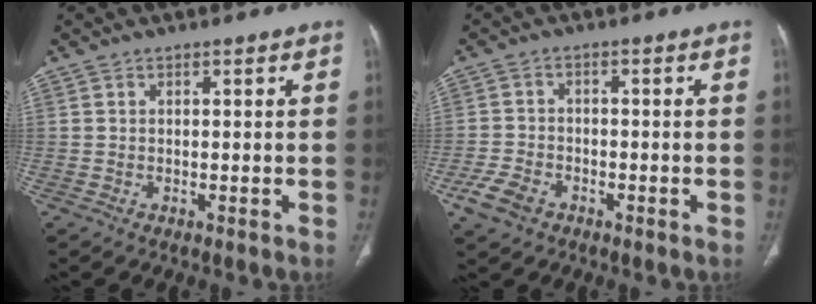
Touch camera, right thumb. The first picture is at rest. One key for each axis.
{"total": 5.6, "fx": -3.0, "fy": 3.7, "fz": 2.9, "tx": -0.061, "ty": 0.012, "tz": -0.054}